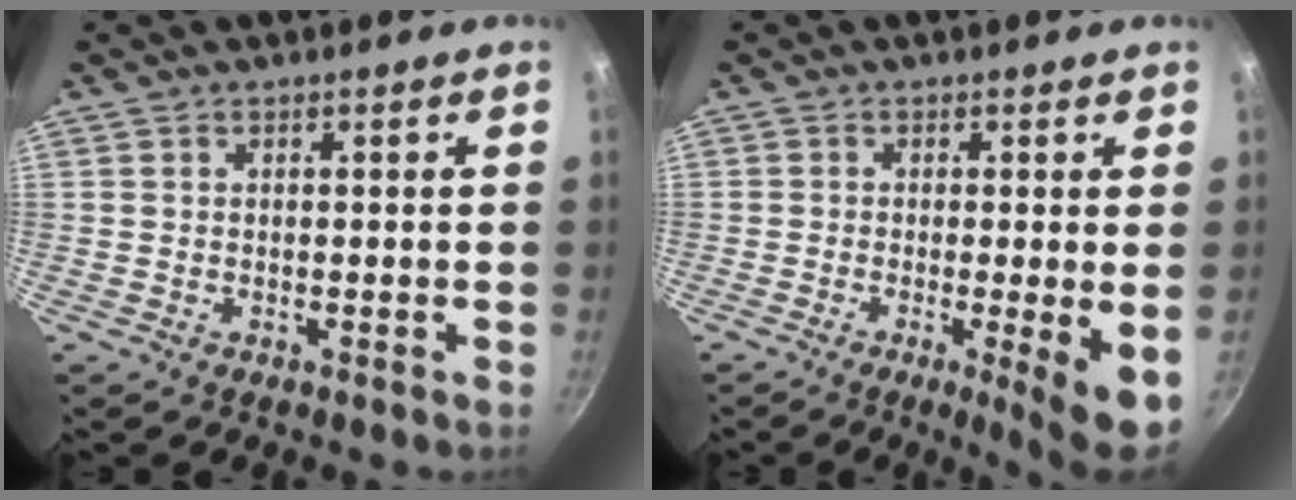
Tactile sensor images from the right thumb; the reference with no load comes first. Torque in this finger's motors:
{"motor_torque": [0.04, 0.77, -0.14, -0.05, 0.06]}